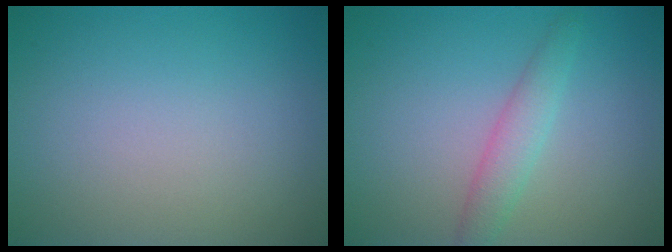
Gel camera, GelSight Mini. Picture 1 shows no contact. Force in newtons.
{"total": 2.3, "press": 2.3, "slide": 0.1}